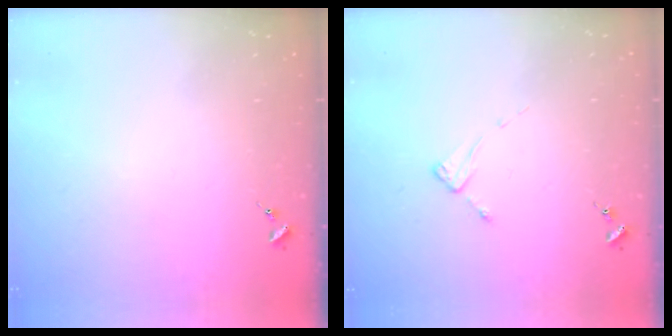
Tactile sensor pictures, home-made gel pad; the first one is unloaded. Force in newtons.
{"total": 2.4, "press": 2.4, "slide": 0.3}